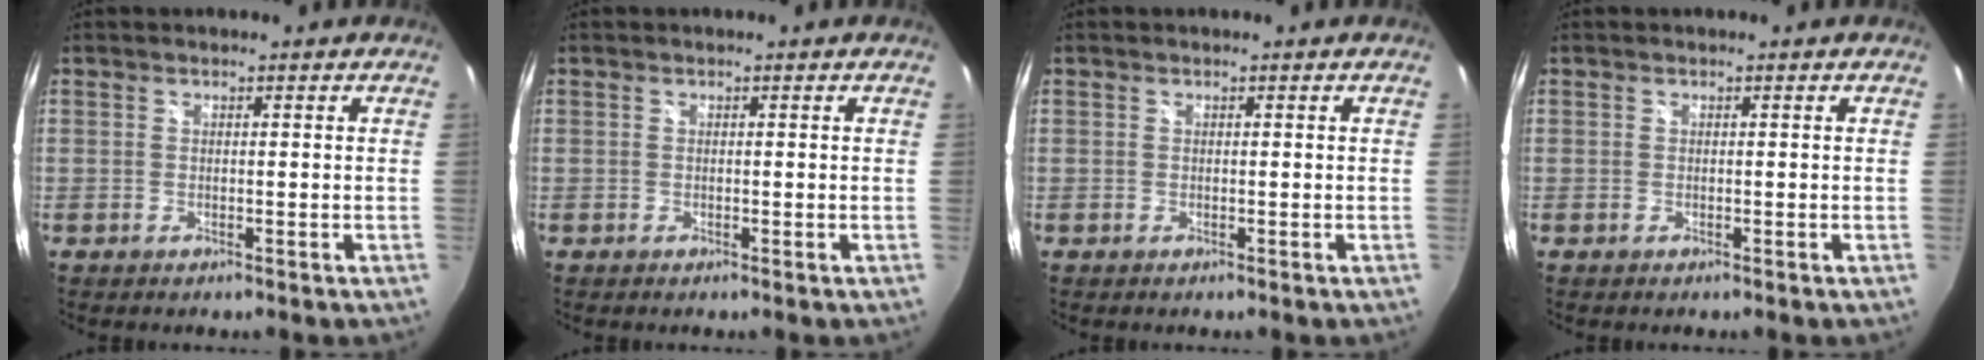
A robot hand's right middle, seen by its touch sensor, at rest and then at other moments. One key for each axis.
{"total": 0.0}
{"total": 0.0}
{"total": 0.0}